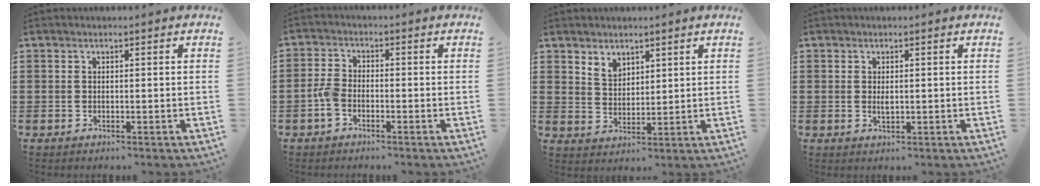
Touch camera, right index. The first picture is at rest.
{"total": 3.3, "force": [-1.4, 1.8, 2.3], "torque": [-0.064, -0.003, -0.033]}
{"total": 3.3, "force": [2.7, 1.9, 0.5], "torque": [-0.019, 0.002, 0.052]}
{"total": 1.4, "force": [0.2, 0.7, 1.2], "torque": [-0.025, 0.003, 0.003]}